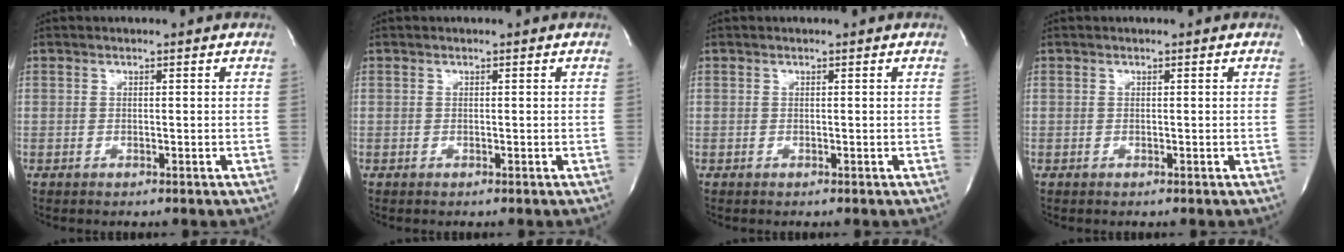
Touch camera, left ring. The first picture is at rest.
{"total": 0.0}
{"total": 0.0}
{"total": 0.0}